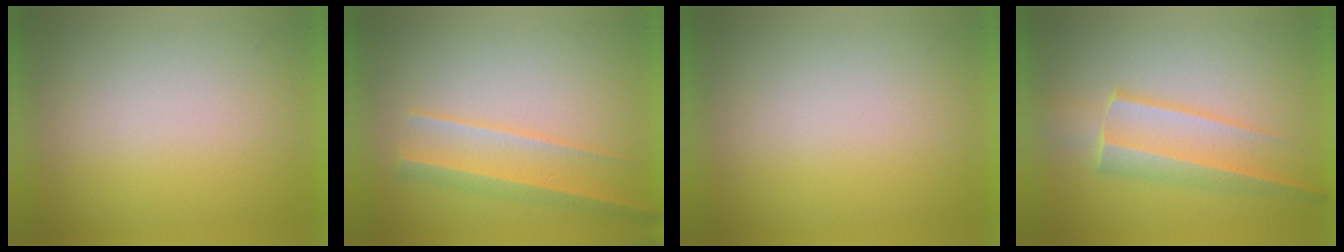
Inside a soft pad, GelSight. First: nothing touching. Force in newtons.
{"total": 2.2}
{"total": 0.0}
{"total": 3.2}